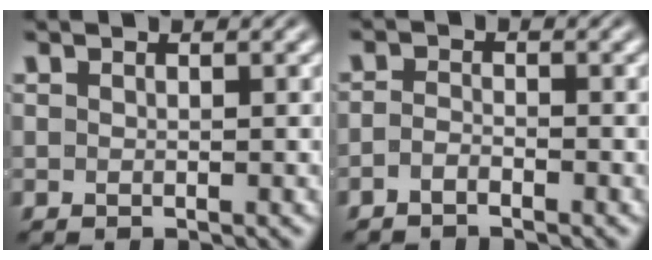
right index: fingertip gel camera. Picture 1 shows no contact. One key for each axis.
{"total": 1.6, "fx": -1.6, "fy": -0.2, "fz": 0.2, "tx": -0.002, "ty": -0.011, "tz": -0.025}